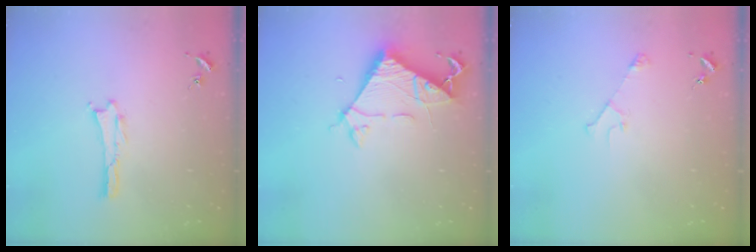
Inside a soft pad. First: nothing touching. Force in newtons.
{"total": 6.8, "press": 6.8, "slide": 0.6}
{"total": 2.9, "press": 2.9, "slide": 0.3}